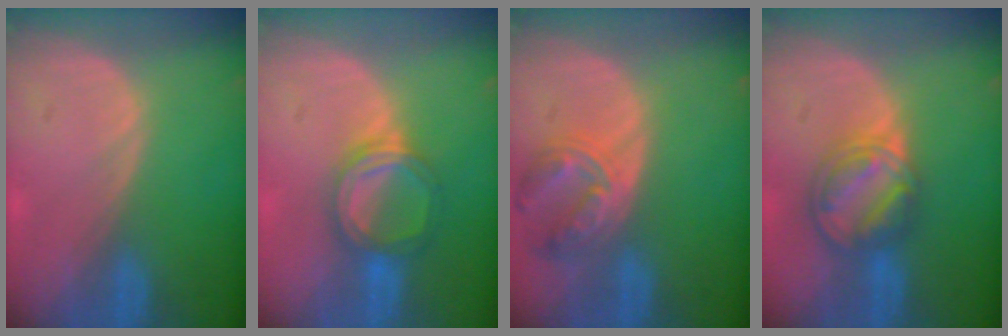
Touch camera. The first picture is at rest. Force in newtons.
{"total": 5.7, "press": 5.4, "slide": 1.5}
{"total": 7.6, "press": 6.7, "slide": 3.7}
{"total": 8.0, "press": 6.9, "slide": 4.0}